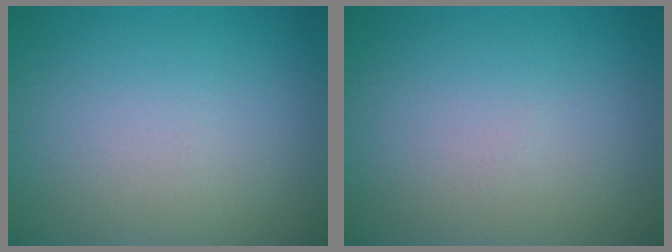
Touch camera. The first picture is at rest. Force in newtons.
{"total": 0.0}